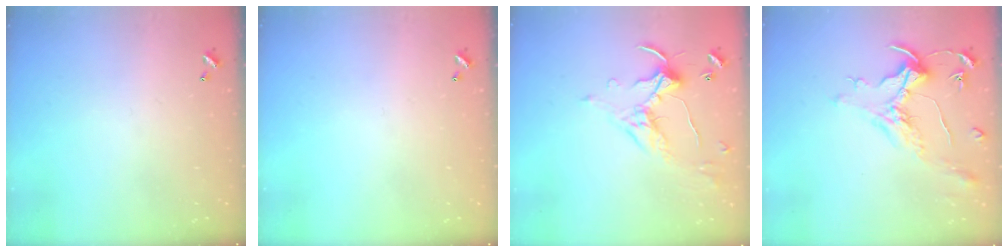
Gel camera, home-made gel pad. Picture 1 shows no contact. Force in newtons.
{"total": 0.0}
{"total": 1.7, "press": 1.5, "slide": 0.8}
{"total": 1.5, "press": 1.3, "slide": 0.7}